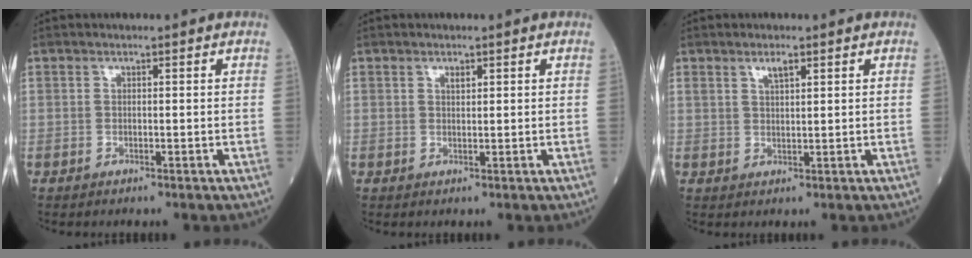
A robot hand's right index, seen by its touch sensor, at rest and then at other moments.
{"total": 0.9, "force": [0.6, 0.3, 0.6], "torque": [-0.011, -0.001, 0.010]}
{"total": 2.1, "force": [1.4, 0.5, 1.5], "torque": [-0.031, 0.002, 0.027]}